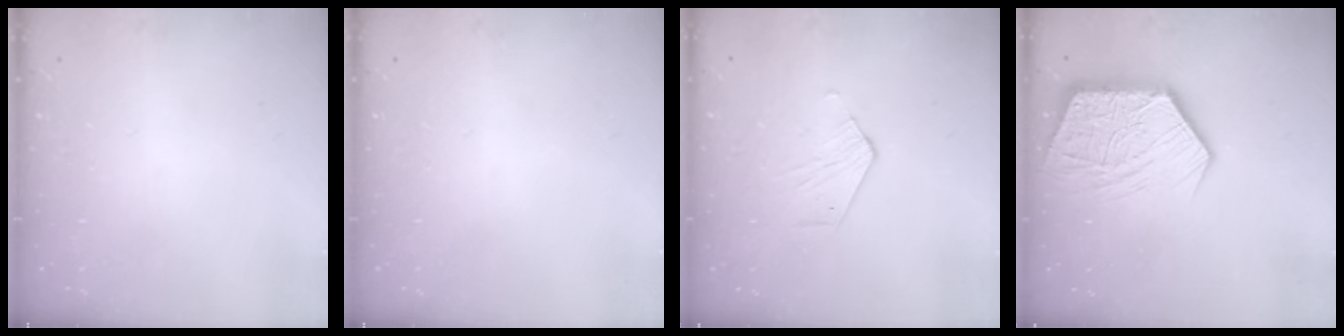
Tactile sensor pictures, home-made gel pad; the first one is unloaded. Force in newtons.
{"total": 0.0}
{"total": 2.4, "press": 2.4, "slide": 0.2}
{"total": 17.7, "press": 17.6, "slide": 1.7}